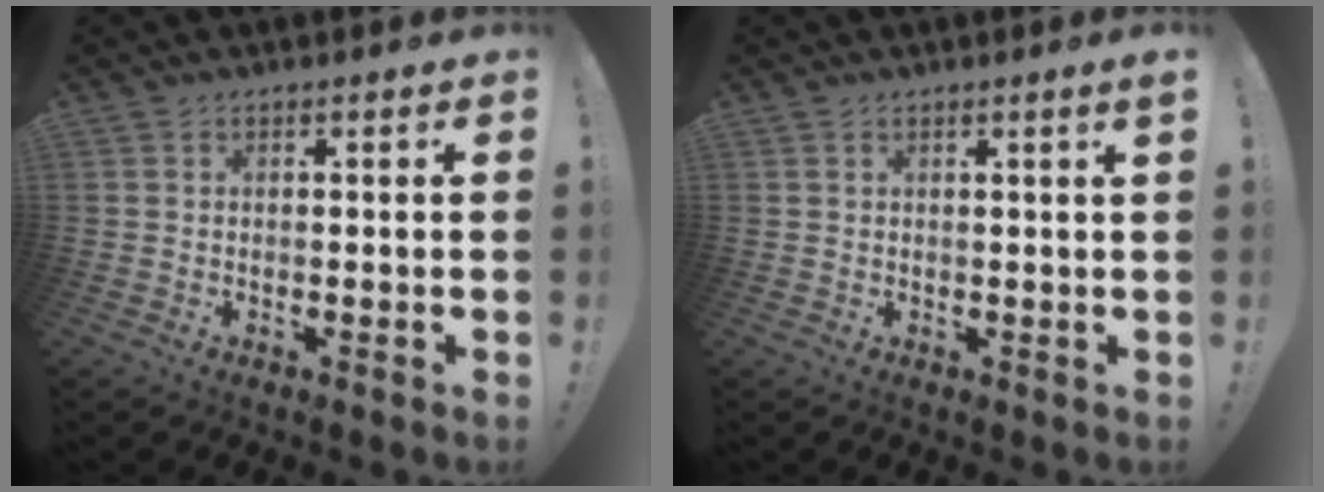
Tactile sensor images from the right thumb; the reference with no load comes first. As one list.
[{"total": 1.5, "force": [0.9, -0.5, 1.1], "torque": [-0.021, -0.003, 0.014]}]